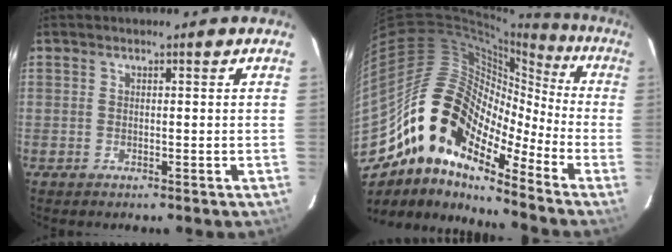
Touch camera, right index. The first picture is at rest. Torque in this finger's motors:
{"motor_torque": [1.06, -0.82, 1.06, 0.13]}